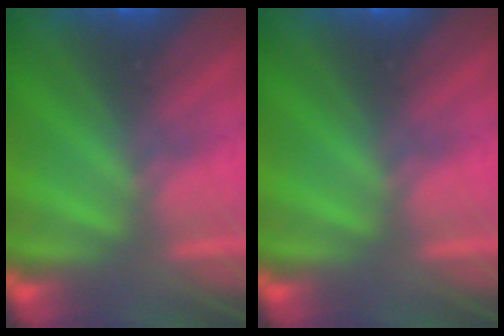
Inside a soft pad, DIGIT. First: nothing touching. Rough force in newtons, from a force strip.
{"total": 0.0}